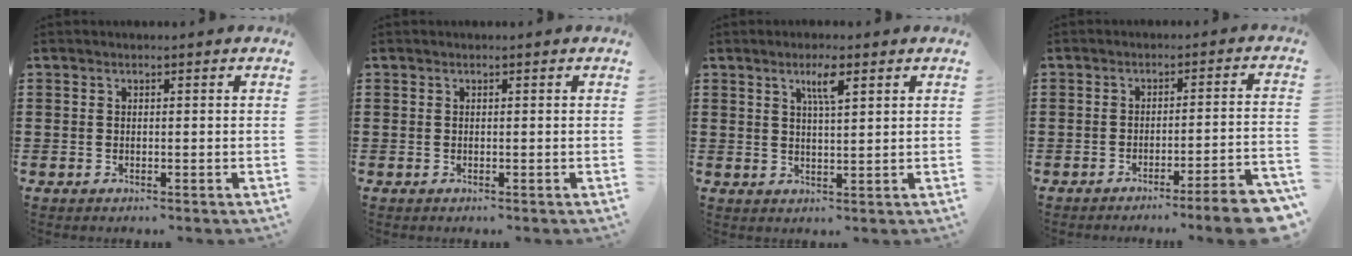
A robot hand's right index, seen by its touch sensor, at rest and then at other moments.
{"total": 0.0}
{"total": 4.0, "force": [2.2, 0.6, 3.2], "torque": [-0.060, 0.002, 0.035]}
{"total": 5.3, "force": [-4.2, -0.6, 3.2], "torque": [-0.051, -0.015, -0.081]}